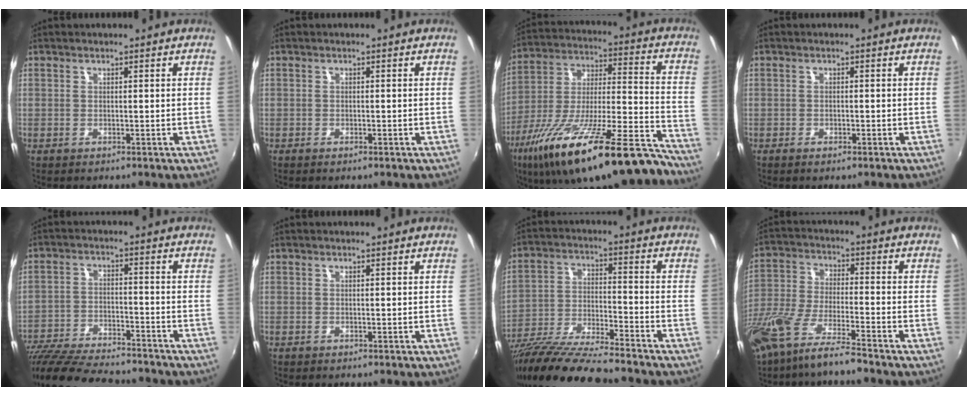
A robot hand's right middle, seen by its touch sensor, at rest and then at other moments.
{"total": 0.7, "force": [-0.5, 0.2, 0.3], "torque": [-0.007, -0.004, -0.011]}
{"total": 29.6, "force": [-21.0, 6.1, 19.9], "torque": [-0.330, -0.051, -0.333]}
{"total": 1.2, "force": [-0.9, 0.5, 0.6], "torque": [-0.012, -0.006, -0.018]}
{"total": 20.2, "force": [-17.5, 4.2, 9.2], "torque": [-0.192, -0.041, -0.291]}
{"total": 0.0}
{"total": 17.3, "force": [-14.8, 1.7, 8.8], "torque": [-0.172, -0.034, -0.259]}
{"total": 12.6, "force": [-9.7, 1.5, 8.0], "torque": [-0.169, -0.029, -0.182]}